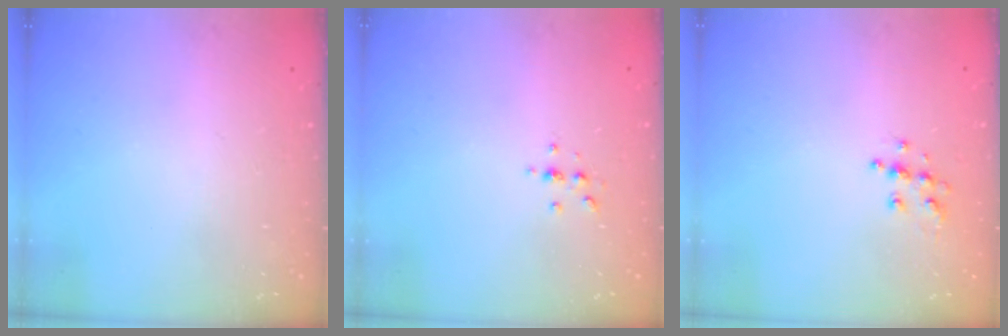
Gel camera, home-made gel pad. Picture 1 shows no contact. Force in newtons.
{"total": 2.4, "press": 2.4, "slide": 0.3}
{"total": 6.3, "press": 6.3, "slide": 0.3}